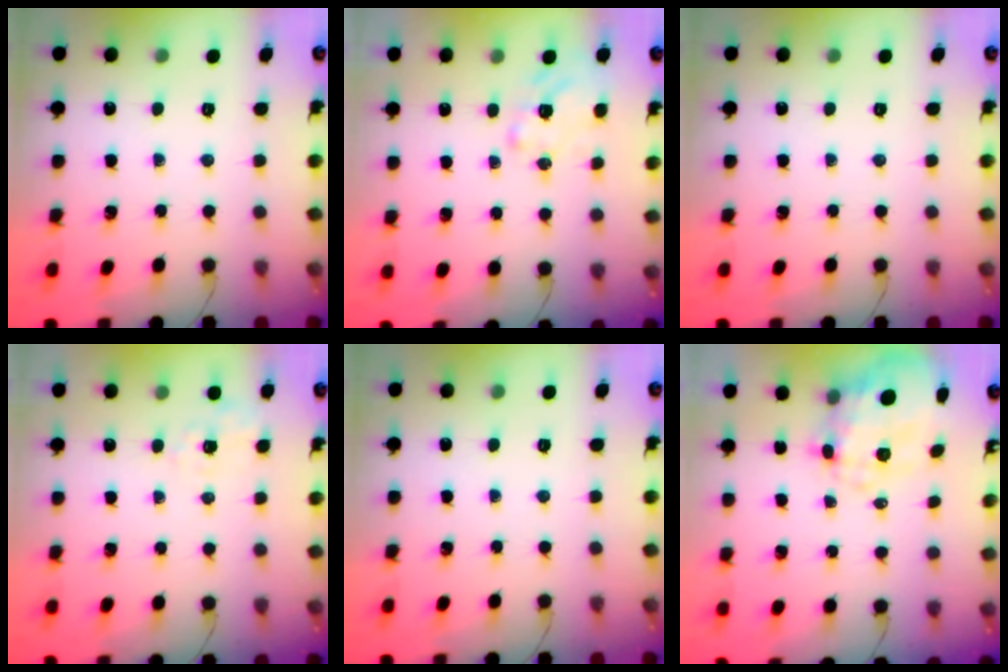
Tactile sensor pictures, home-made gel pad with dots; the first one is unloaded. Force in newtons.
{"total": 1.4, "press": 1.2, "slide": 0.8}
{"total": 0.0}
{"total": 1.8, "press": 0.4, "slide": 1.7}
{"total": 0.0}
{"total": 10.2, "press": 9.9, "slide": 2.6}